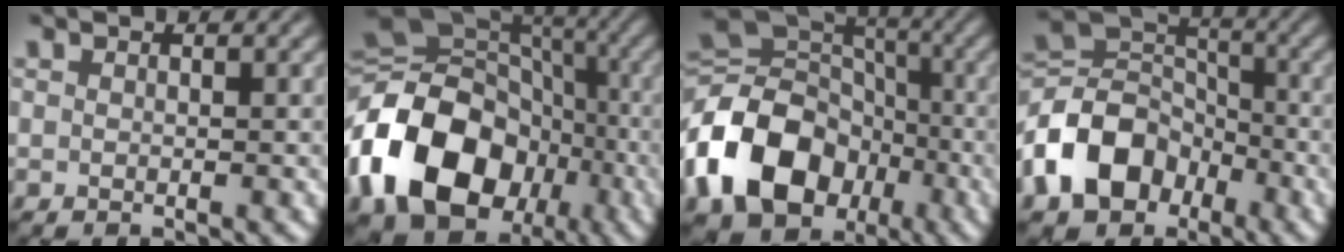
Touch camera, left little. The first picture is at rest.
{"total": 18.1, "force": [-5.8, 13.6, 10.5], "torque": [-0.231, -0.004, -0.111]}
{"total": 14.6, "force": [-5.3, 10.9, 8.1], "torque": [-0.193, -0.010, -0.109]}
{"total": 9.6, "force": [-4.5, 6.8, 5.1], "torque": [-0.101, 0.006, -0.101]}